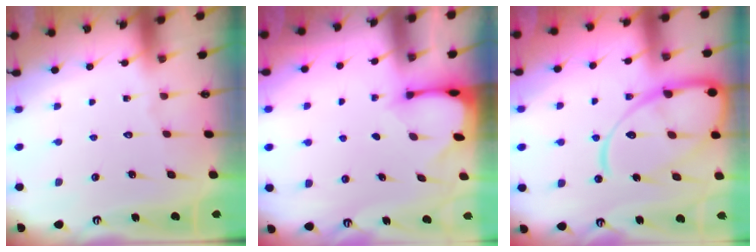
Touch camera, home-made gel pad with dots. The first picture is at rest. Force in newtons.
{"total": 2.7, "press": 2.7, "slide": 0.3}
{"total": 17.7, "press": 17.6, "slide": 1.8}